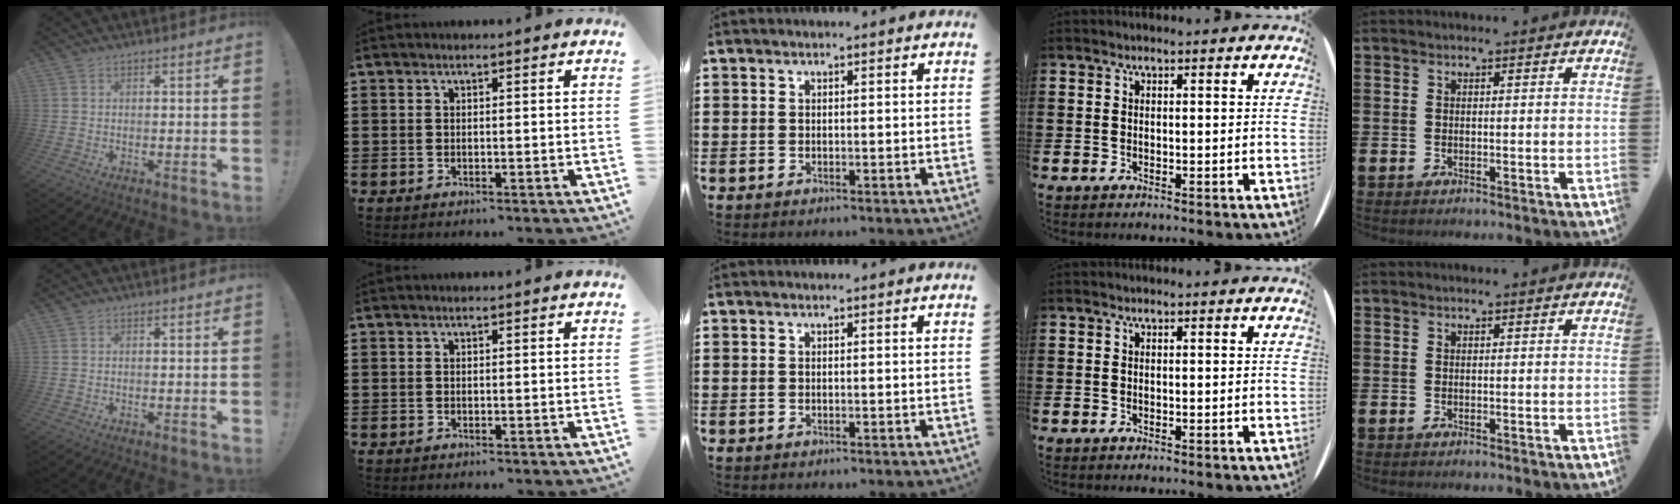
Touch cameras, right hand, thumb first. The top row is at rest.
{}